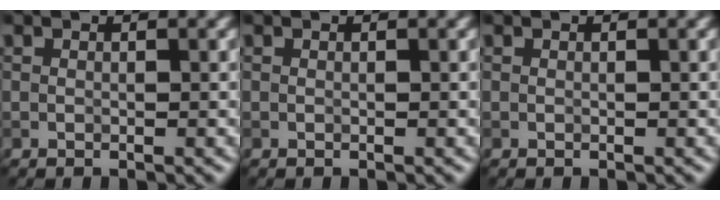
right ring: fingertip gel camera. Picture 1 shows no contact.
{"total": 0.0}
{"total": 0.0}